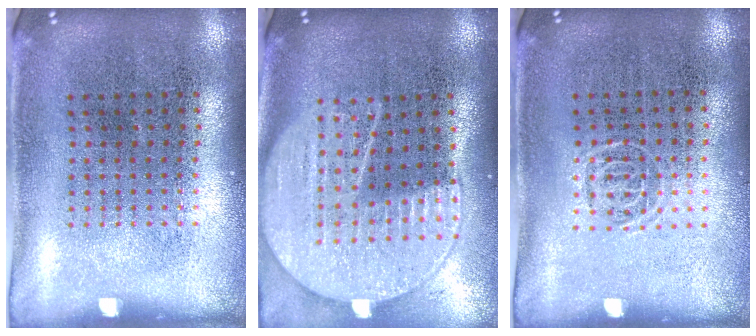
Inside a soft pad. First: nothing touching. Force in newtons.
{"total": 2.1, "press": 1.9, "slide": 0.9}
{"total": 0.6, "press": 0.4, "slide": 0.4}